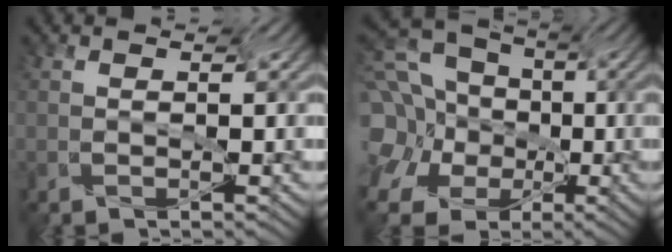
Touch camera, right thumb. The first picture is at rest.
{"total": 13.0, "force": [1.5, 10.7, 7.2], "torque": [-0.225, 0.048, 0.043]}